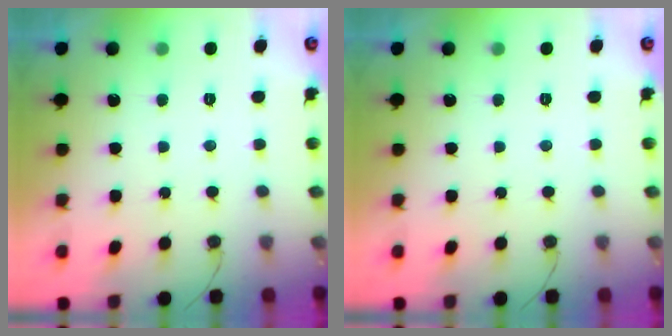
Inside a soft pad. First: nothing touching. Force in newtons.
{"total": 0.0}